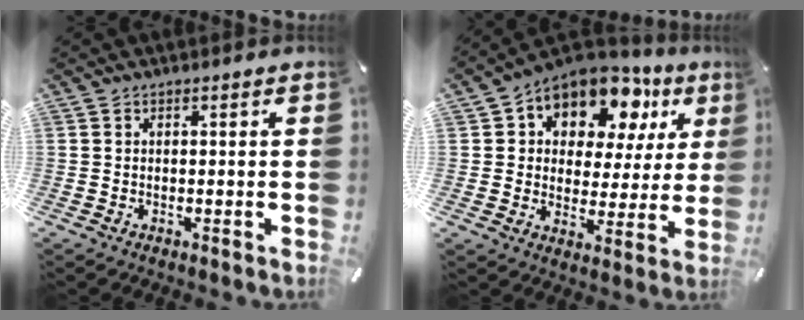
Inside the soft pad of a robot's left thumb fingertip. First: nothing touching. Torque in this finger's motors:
{"motor_torque": [2.32, 2.31, 2.05, -0.72, 0.12]}